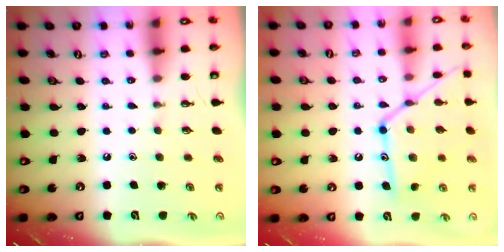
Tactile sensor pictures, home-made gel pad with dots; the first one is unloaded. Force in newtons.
{"total": 17.5, "press": 17.4, "slide": 1.2}